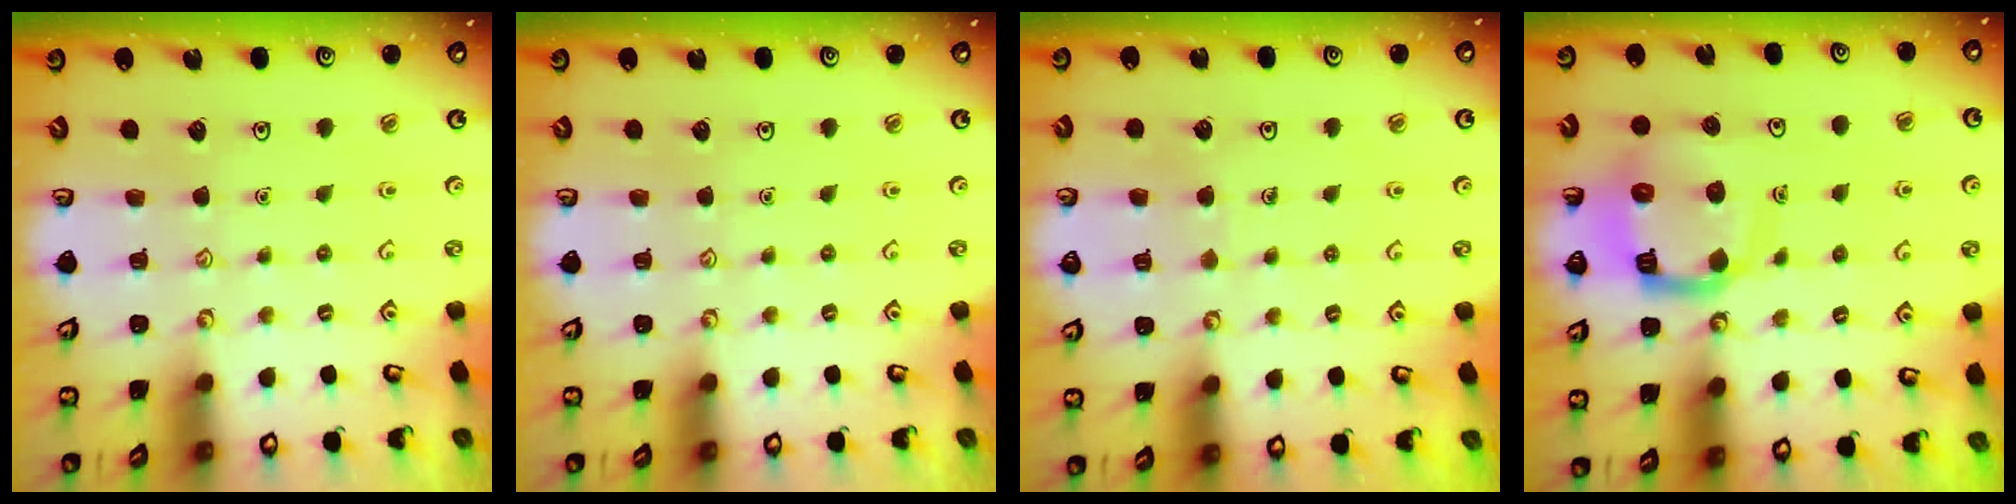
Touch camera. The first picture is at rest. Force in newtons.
{"total": 0.0}
{"total": 3.3, "press": 3.3, "slide": 0.2}
{"total": 12.4, "press": 12.3, "slide": 1.4}